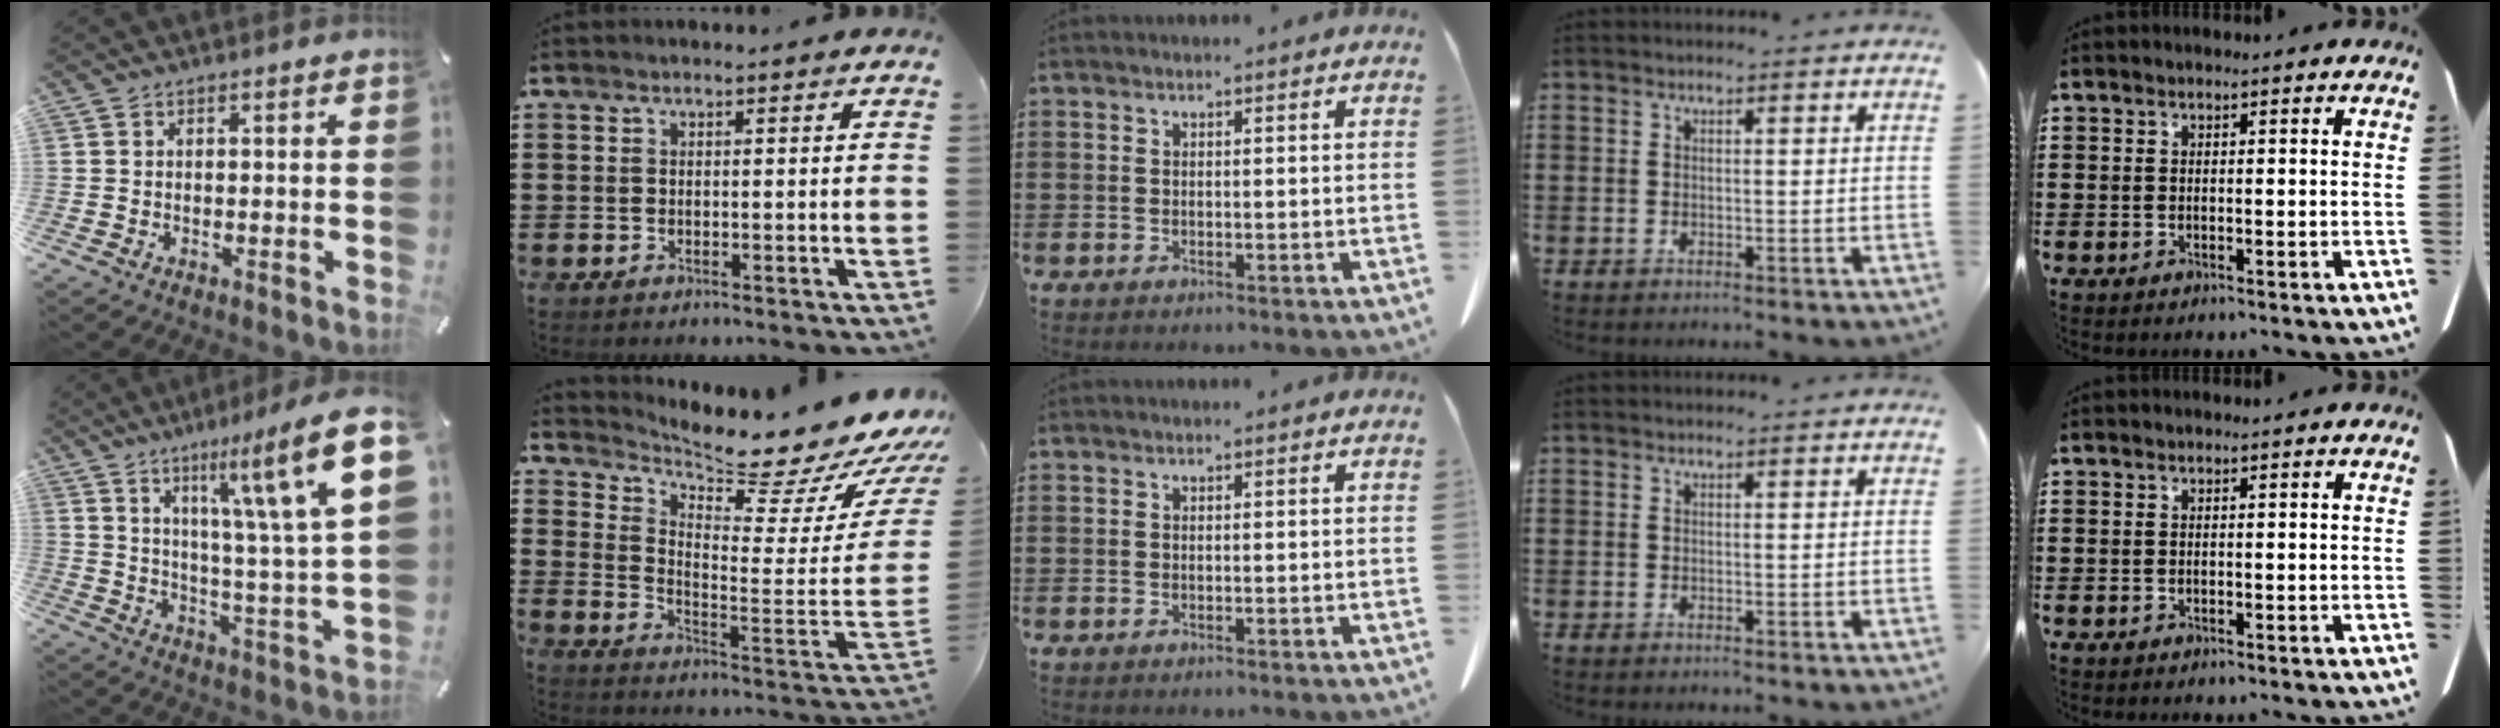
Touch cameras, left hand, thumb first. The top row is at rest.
{"thumb": {"total": 20.7, "force": [10.8, 3.8, 17.2], "torque": [-0.252, -0.063, 0.156]}, "index": {"total": 8.8, "force": [8.2, 0.8, 3.0], "torque": [-0.059, -0.090, 0.129]}}